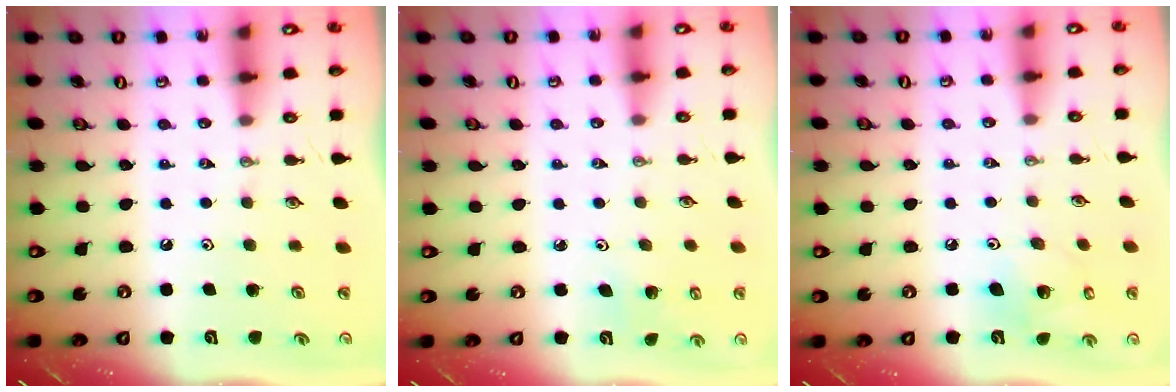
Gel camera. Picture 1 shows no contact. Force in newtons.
{"total": 2.3, "press": 2.3, "slide": 0.2}
{"total": 7.4, "press": 7.0, "slide": 2.5}